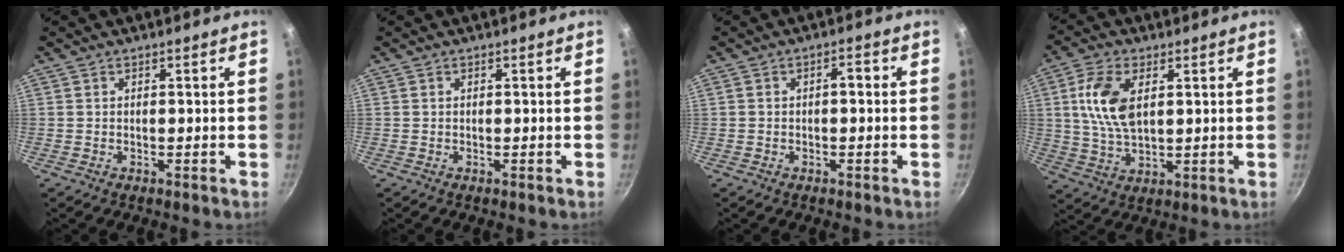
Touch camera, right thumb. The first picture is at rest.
{"total": 0.0}
{"total": 2.0, "force": [-0.3, 1.0, 1.8], "torque": [-0.024, 0.016, -0.004]}
{"total": 10.4, "force": [2.6, 5.6, 8.4], "torque": [-0.160, -0.006, 0.051]}